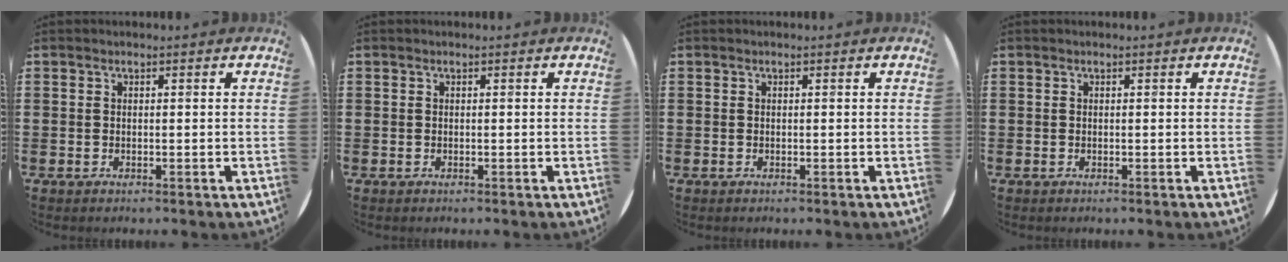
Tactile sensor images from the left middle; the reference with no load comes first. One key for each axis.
{"total": 0.0}
{"total": 0.0}
{"total": 0.0}